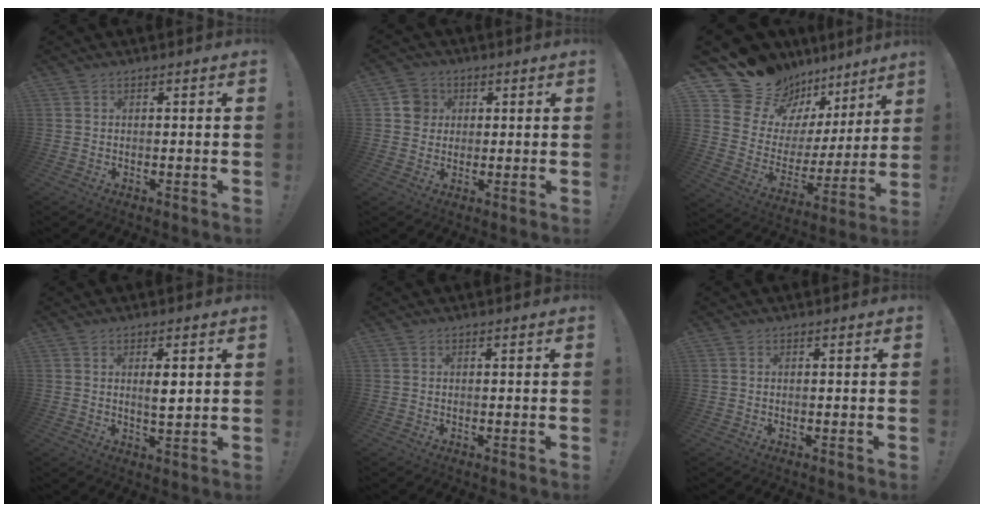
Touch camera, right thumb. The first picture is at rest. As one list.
[{"total": 6.4, "force": [1.6, 6.0, 1.7], "torque": [-0.018, 0.003, 0.032]}, {"total": 15.7, "force": [14.0, 6.8, 2.2], "torque": [-0.036, -0.126, 0.267]}, {"total": 4.4, "force": [1.1, 1.2, 4.0], "torque": [-0.058, -0.012, 0.013]}, {"total": 0.0}, {"total": 0.0}]